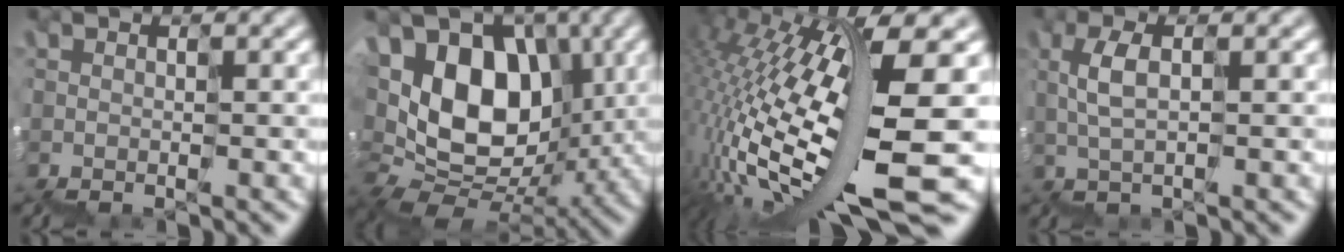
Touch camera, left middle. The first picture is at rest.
{"total": 8.3, "force": [1.9, 6.3, 5.0], "torque": [-0.076, 0.028, 0.020]}
{"total": 14.4, "force": [-1.2, 3.2, 14.0], "torque": [-0.298, 0.004, -0.007]}
{"total": 0.9, "force": [0.7, 0.0, 0.5], "torque": [-0.035, 0.017, 0.015]}